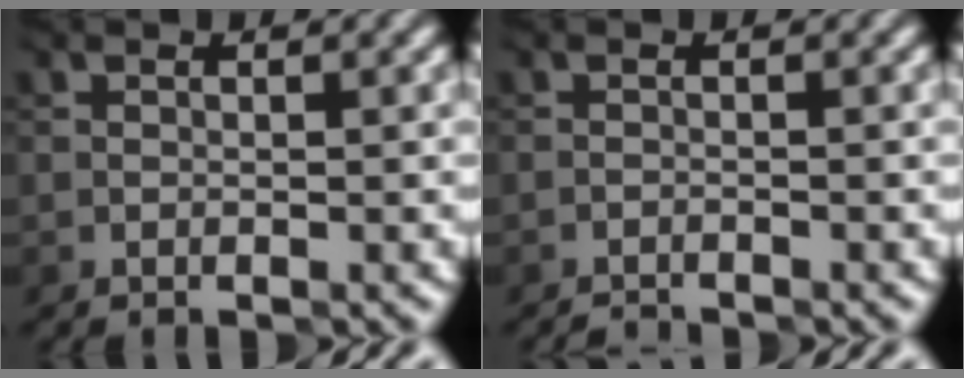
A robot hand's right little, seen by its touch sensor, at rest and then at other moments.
{"total": 1.5, "force": [-1.5, 0.0, 0.0], "torque": [0.001, -0.005, -0.034]}